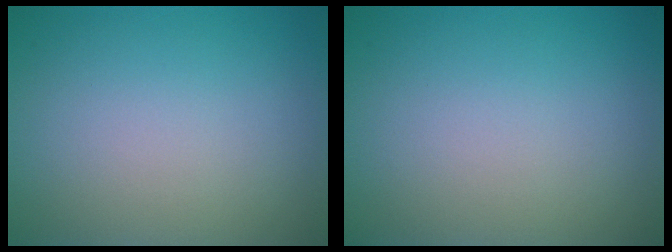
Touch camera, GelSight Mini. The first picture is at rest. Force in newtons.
{"total": 0.0}